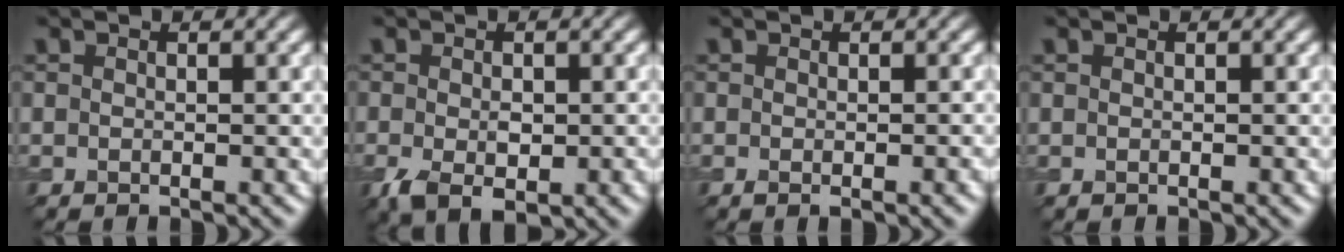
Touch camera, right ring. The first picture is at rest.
{"total": 3.8, "force": [-1.1, 2.2, 2.9], "torque": [-0.057, -0.012, -0.015]}
{"total": 1.6, "force": [-0.6, 0.3, 1.4], "torque": [-0.019, -0.004, -0.007]}
{"total": 0.0}